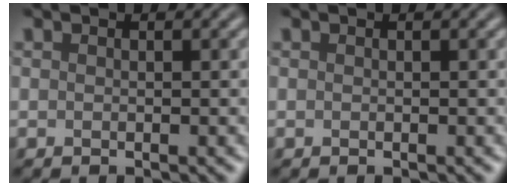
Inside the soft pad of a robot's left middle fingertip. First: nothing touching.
{"total": 0.0}